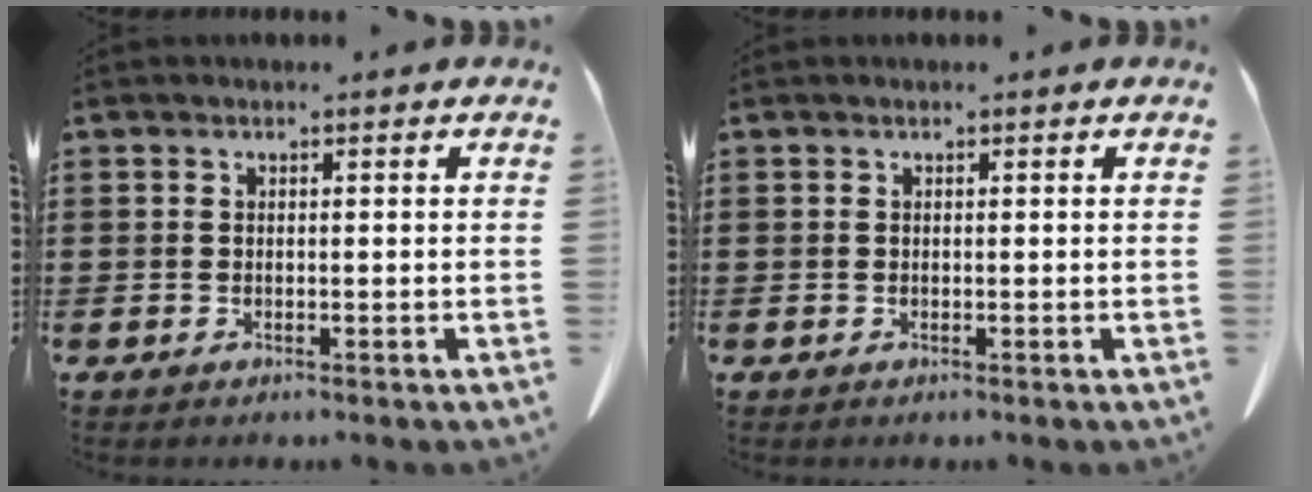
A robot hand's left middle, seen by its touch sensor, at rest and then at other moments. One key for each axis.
{"total": 0.0}